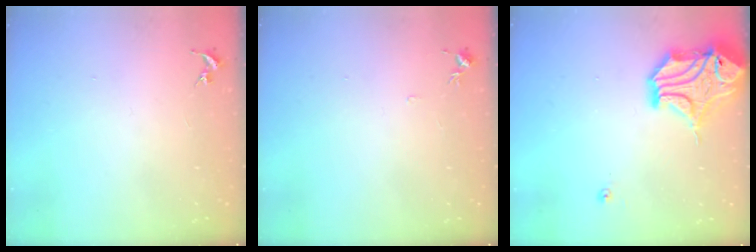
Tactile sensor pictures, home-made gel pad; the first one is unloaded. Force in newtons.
{"total": 4.3, "press": 4.2, "slide": 0.6}
{"total": 18.1, "press": 17.9, "slide": 2.5}